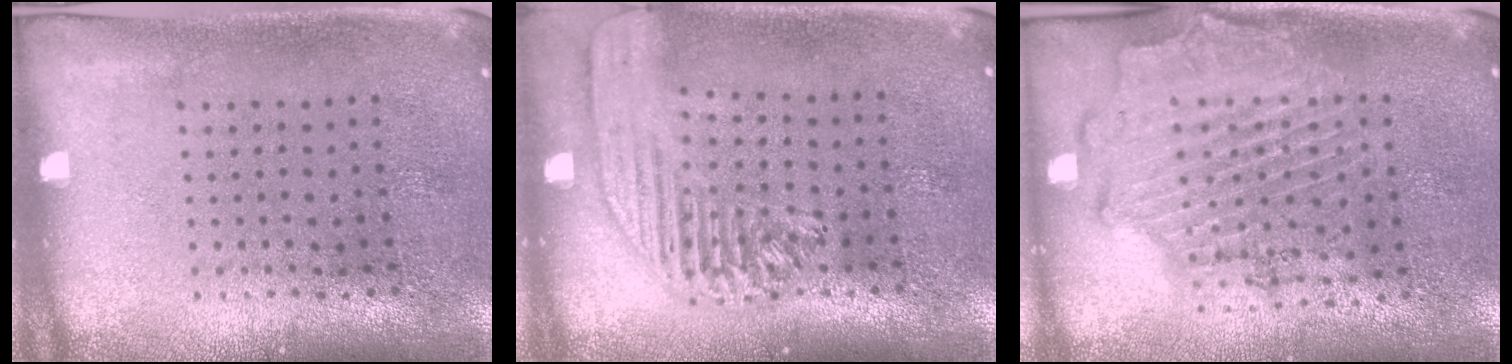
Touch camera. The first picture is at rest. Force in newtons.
{"total": 1.8, "press": 1.6, "slide": 0.8}
{"total": 1.9, "press": 1.7, "slide": 0.8}